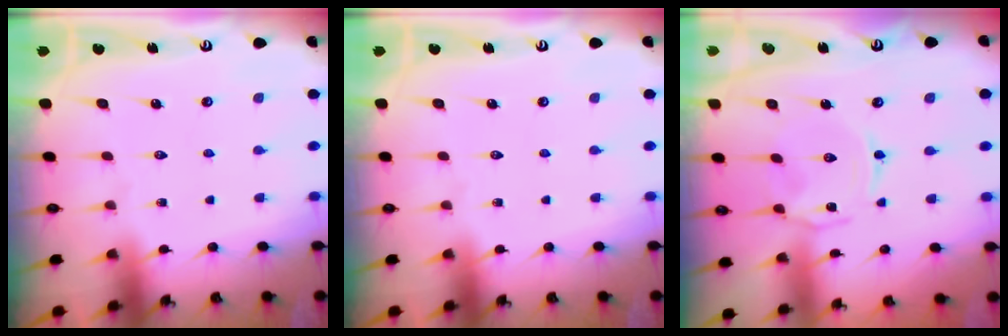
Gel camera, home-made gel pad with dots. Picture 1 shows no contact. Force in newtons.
{"total": 0.0}
{"total": 1.7, "press": 1.6, "slide": 0.5}